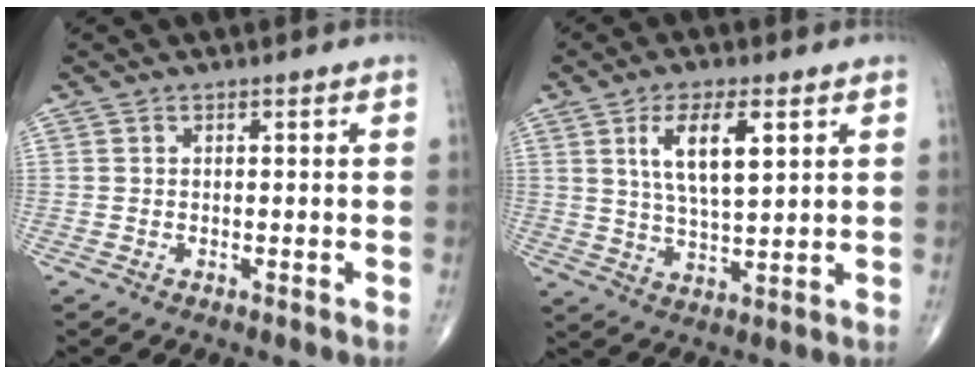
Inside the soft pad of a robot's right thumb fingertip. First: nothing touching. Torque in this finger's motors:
{"motor_torque": [-0.41, 0.38, 1.04, 0.53, 0.24]}